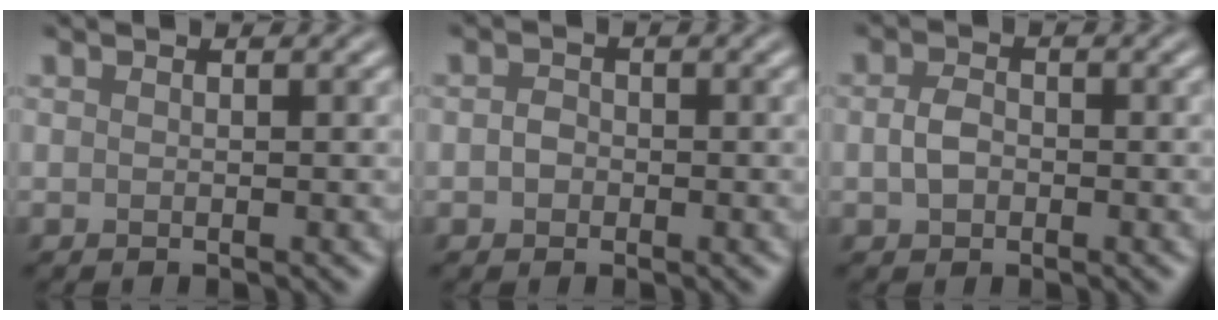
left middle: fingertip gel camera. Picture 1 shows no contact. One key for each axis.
{"total": 1.3, "fx": -0.3, "fy": 1.1, "fz": 0.5, "tx": -0.013, "ty": -0.001, "tz": -0.011}
{"total": 2.0, "fx": -0.3, "fy": 1.5, "fz": 1.3, "tx": -0.034, "ty": 0.001, "tz": -0.008}